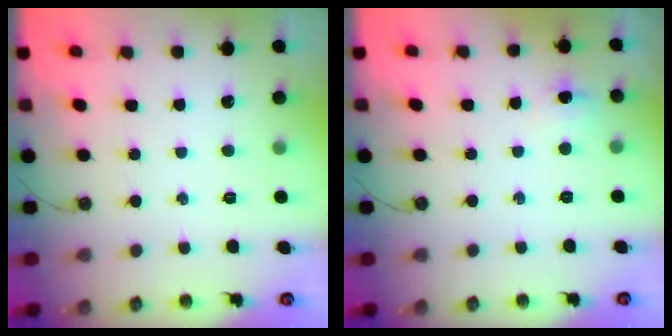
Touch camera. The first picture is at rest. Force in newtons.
{"total": 8.2, "press": 4.5, "slide": 6.9}